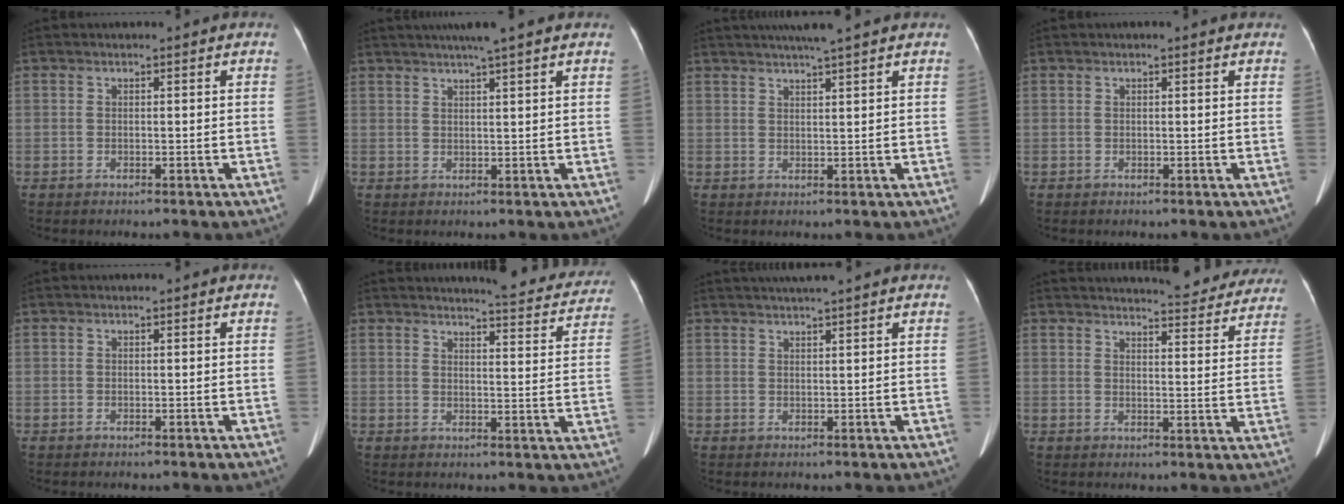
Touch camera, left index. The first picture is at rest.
{"total": 6.6, "force": [5.2, -0.4, 4.0], "torque": [-0.066, 0.021, 0.074]}
{"total": 6.6, "force": [5.5, -0.5, 3.6], "torque": [-0.059, 0.021, 0.076]}
{"total": 0.5, "force": [0.4, 0.1, 0.4], "torque": [-0.009, 0.006, 0.003]}
{"total": 0.0}
{"total": 12.1, "force": [11.6, 1.6, 3.0], "torque": [-0.023, -0.036, 0.117]}
{"total": 4.4, "force": [3.8, -0.6, 2.2], "torque": [-0.032, 0.025, 0.059]}
{"total": 15.7, "force": [14.9, 2.5, 4.4], "torque": [-0.034, -0.038, 0.156]}